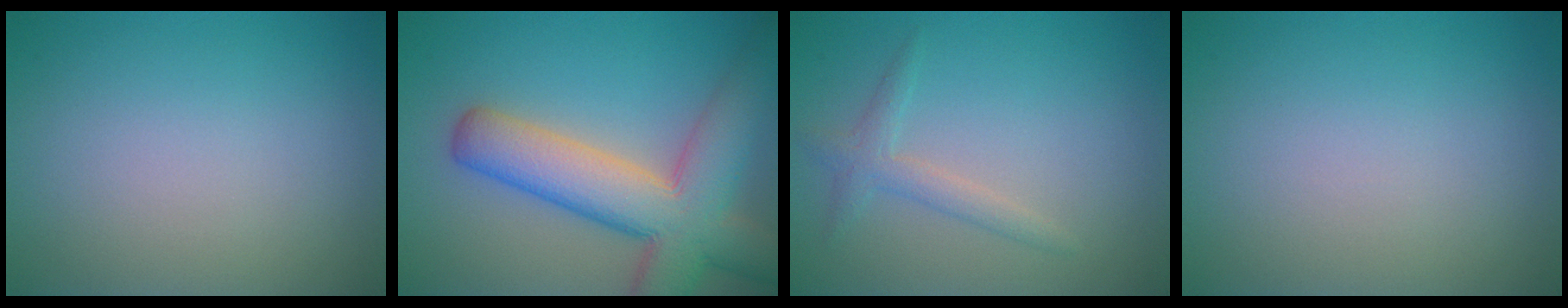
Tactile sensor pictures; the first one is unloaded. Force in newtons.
{"total": 9.7, "press": 9.7, "slide": 0.5}
{"total": 1.9, "press": 1.9, "slide": 0.0}
{"total": 0.0}